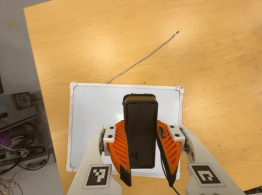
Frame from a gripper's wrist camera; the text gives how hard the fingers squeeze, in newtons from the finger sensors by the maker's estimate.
{"total": 6.6, "left": 5.8, "right": 7.3}